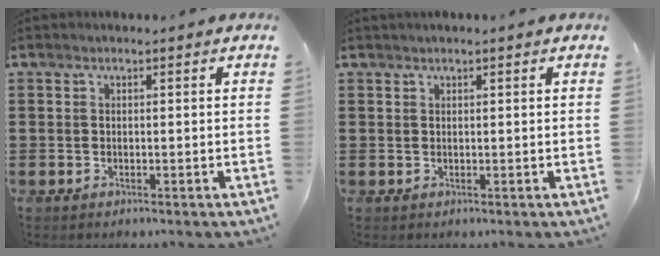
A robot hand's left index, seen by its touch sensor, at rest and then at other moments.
{"total": 0.6, "force": [0.4, 0.0, 0.5], "torque": [-0.009, 0.000, 0.009]}